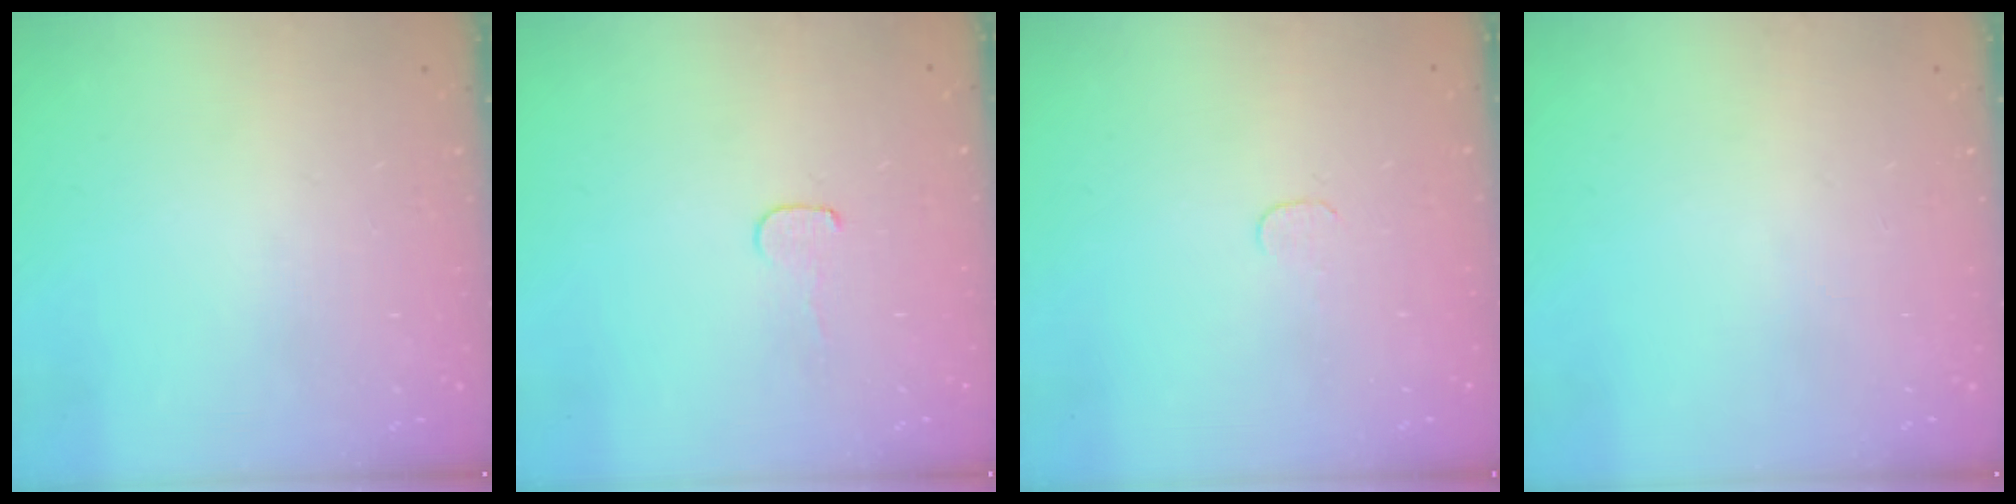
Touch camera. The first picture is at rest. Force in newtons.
{"total": 4.1, "press": 4.1, "slide": 0.4}
{"total": 3.1, "press": 3.1, "slide": 0.3}
{"total": 0.0}